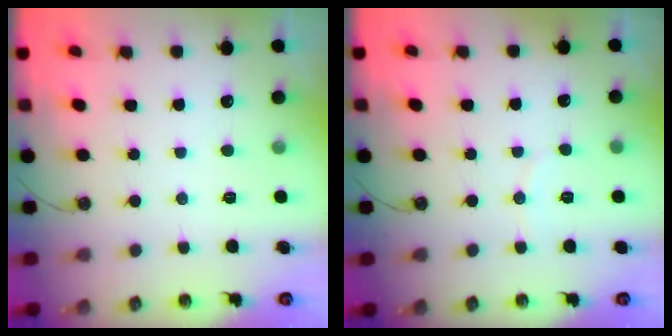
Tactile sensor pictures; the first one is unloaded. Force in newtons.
{"total": 2.3, "press": 2.3, "slide": 0.3}